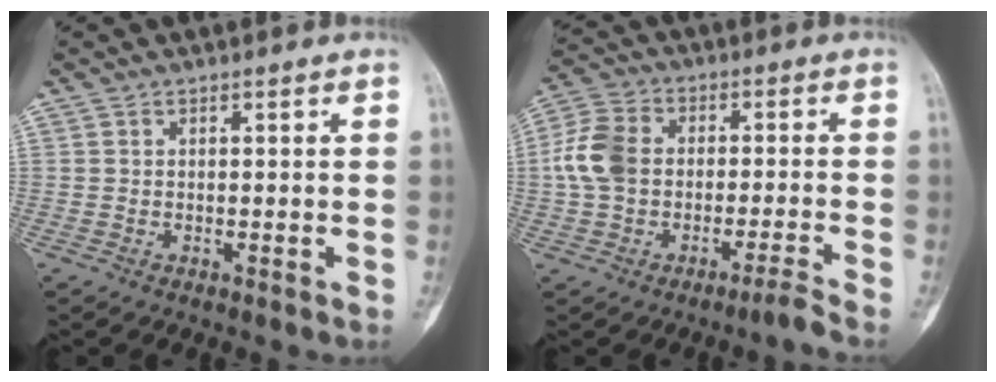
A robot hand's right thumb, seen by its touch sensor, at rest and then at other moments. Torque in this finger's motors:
{"motor_torque": [-0.18, 0.20, 0.67, -0.59, 0.19]}